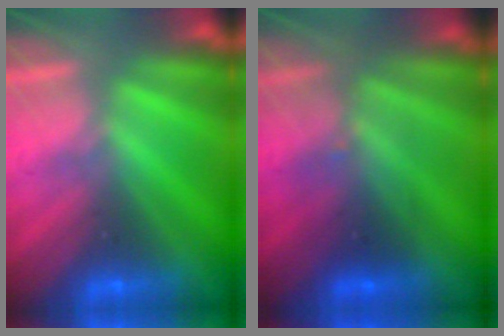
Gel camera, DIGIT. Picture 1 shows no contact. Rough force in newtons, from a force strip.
{"total": 2.4}